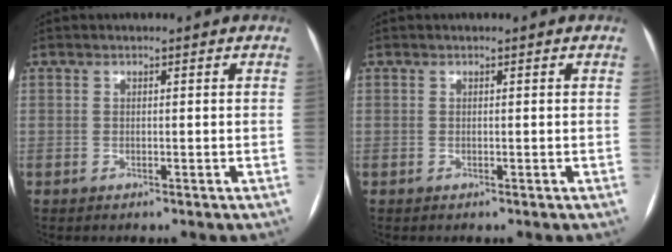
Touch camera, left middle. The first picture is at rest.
{"total": 0.0}